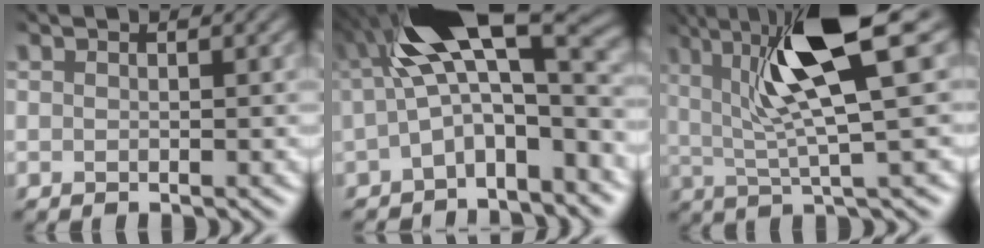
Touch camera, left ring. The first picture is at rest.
{"total": 9.4, "force": [-0.2, 3.7, 8.7], "torque": [-0.145, 0.014, -0.011]}
{"total": 8.4, "force": [3.2, 1.7, 7.6], "torque": [-0.147, -0.003, 0.063]}